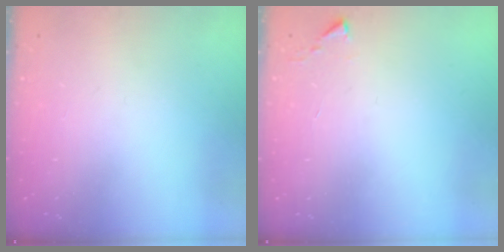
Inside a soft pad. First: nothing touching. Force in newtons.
{"total": 1.1, "press": 1.1, "slide": 0.1}